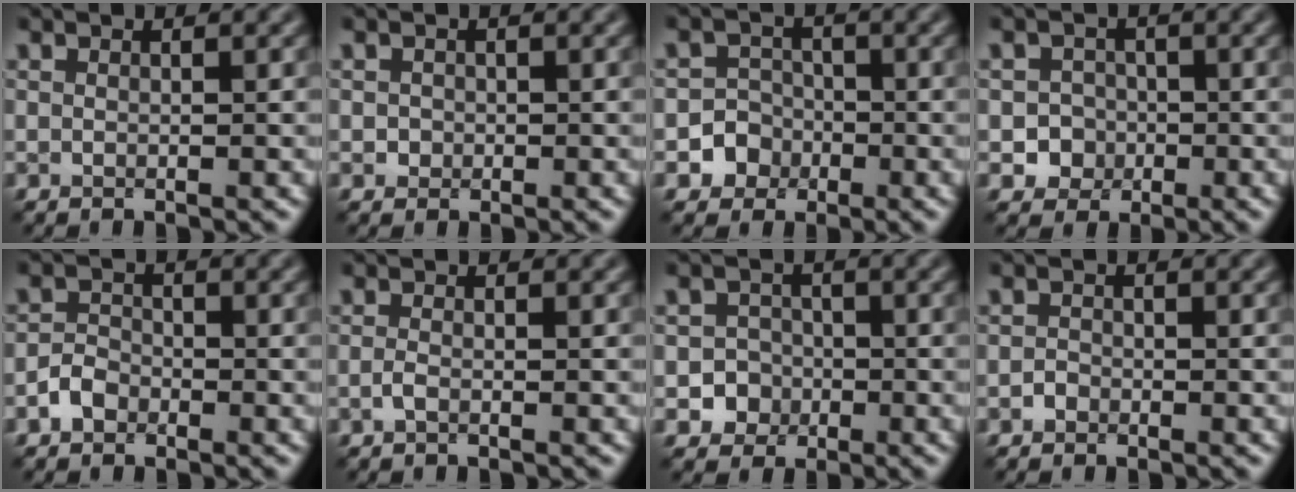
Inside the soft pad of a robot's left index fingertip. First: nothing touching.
{"total": 0.9, "force": [-0.1, 0.8, 0.2], "torque": [0.004, -0.003, -0.003]}
{"total": 3.6, "force": [-1.5, 3.3, 0.3], "torque": [0.033, 0.004, -0.039]}
{"total": 2.8, "force": [-0.9, 2.6, 0.5], "torque": [0.017, 0.002, -0.022]}
{"total": 1.8, "force": [-1.1, 1.3, 0.7], "torque": [-0.009, 0.006, -0.024]}
{"total": 0.8, "force": [-0.4, 0.3, 0.6], "torque": [-0.016, -0.001, -0.010]}
{"total": 3.2, "force": [-1.2, 2.9, 0.4], "torque": [0.029, 0.002, -0.029]}
{"total": 0.8, "force": [-0.5, 0.6, 0.2], "torque": [-0.001, 0.000, -0.010]}